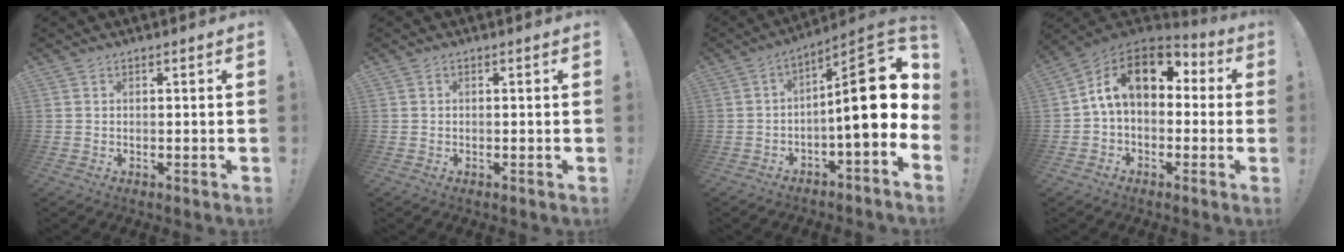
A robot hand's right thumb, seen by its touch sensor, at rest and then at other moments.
{"total": 0.0}
{"total": 17.2, "force": [0.7, 5.0, 16.4], "torque": [-0.228, 0.003, 0.012]}
{"total": 15.6, "force": [4.5, 9.6, 11.4], "torque": [-0.191, 0.003, 0.081]}